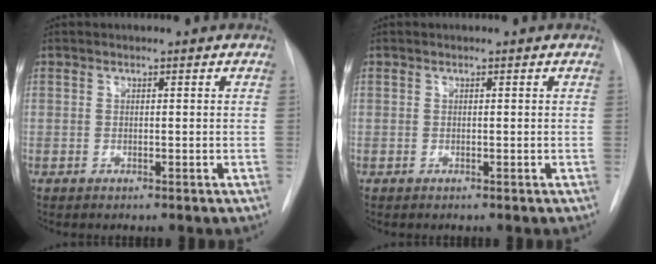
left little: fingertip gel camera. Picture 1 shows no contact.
{"total": 0.0}